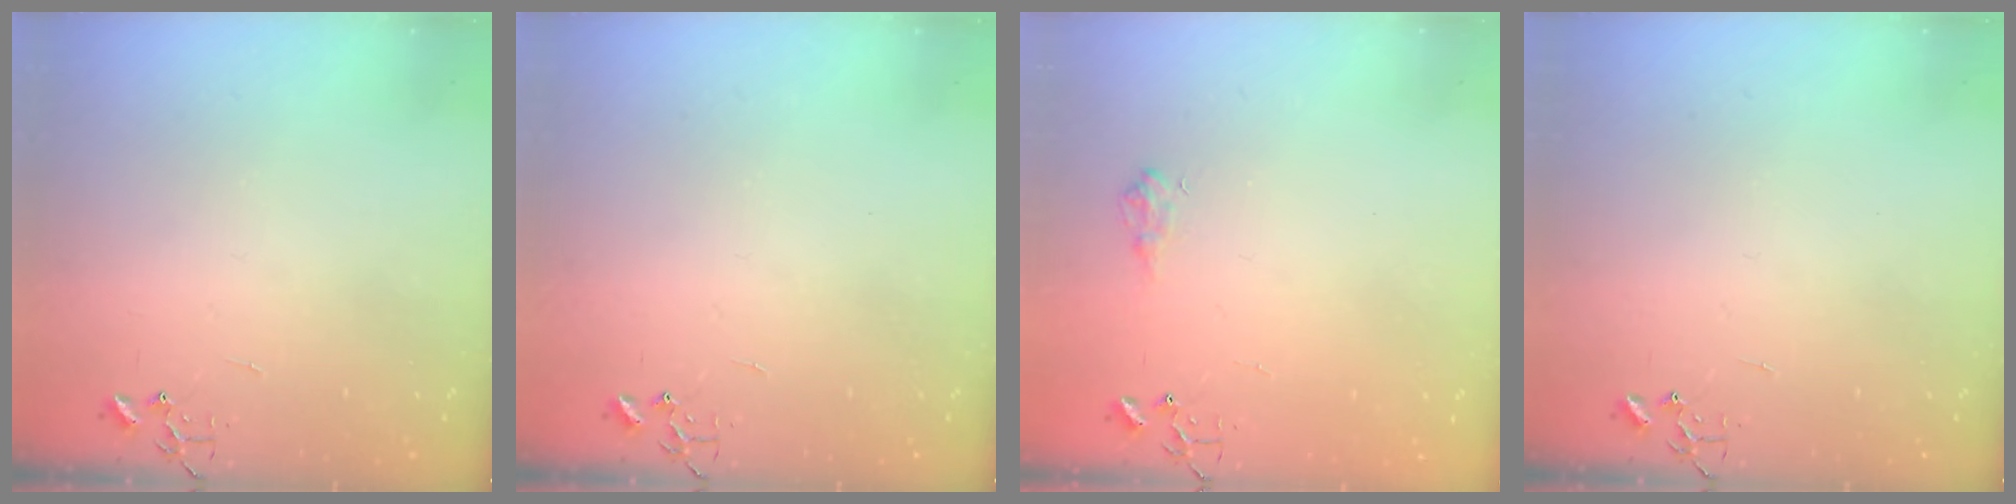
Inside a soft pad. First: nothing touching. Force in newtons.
{"total": 0.0}
{"total": 6.8, "press": 6.8, "slide": 0.8}
{"total": 0.0}